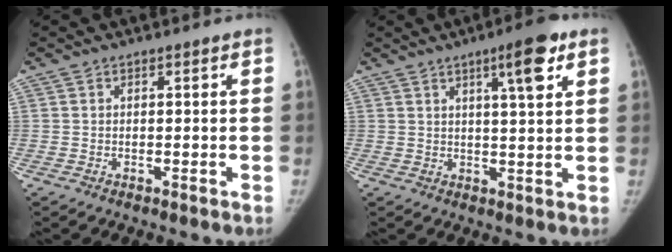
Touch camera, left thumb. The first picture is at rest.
{"total": 7.9, "force": [4.0, 1.4, 6.7], "torque": [-0.093, -0.017, 0.057]}